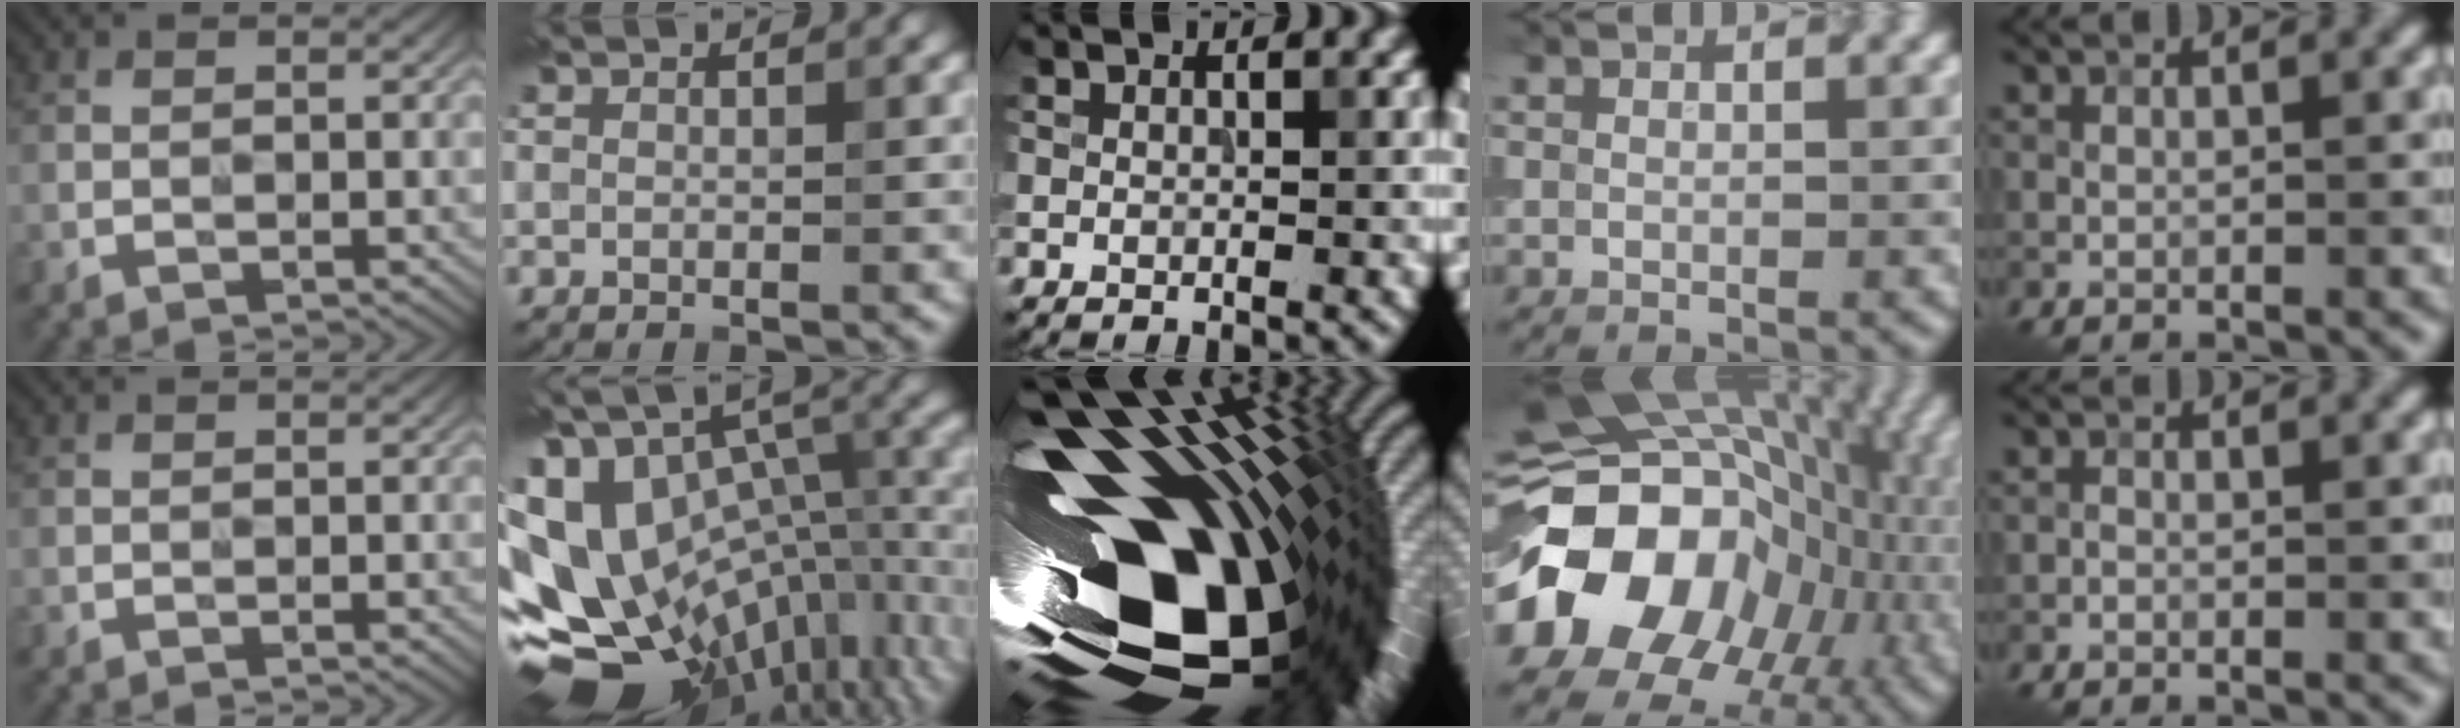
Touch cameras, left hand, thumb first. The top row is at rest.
{"index": {"total": 16.8, "force": [-4.2, 10.7, 12.3], "torque": [-0.204, 0.023, -0.046]}, "middle": {"total": 18.9, "force": [-1.1, 9.3, 16.4], "torque": [-0.274, -0.051, -0.008]}, "ring": {"total": 19.7, "force": [-4.2, 15.7, 11.1], "torque": [-0.215, -0.022, -0.067]}, "little": {"total": 0.6, "force": [-0.3, 0.4, 0.3], "torque": [-0.003, 0.000, -0.008]}}